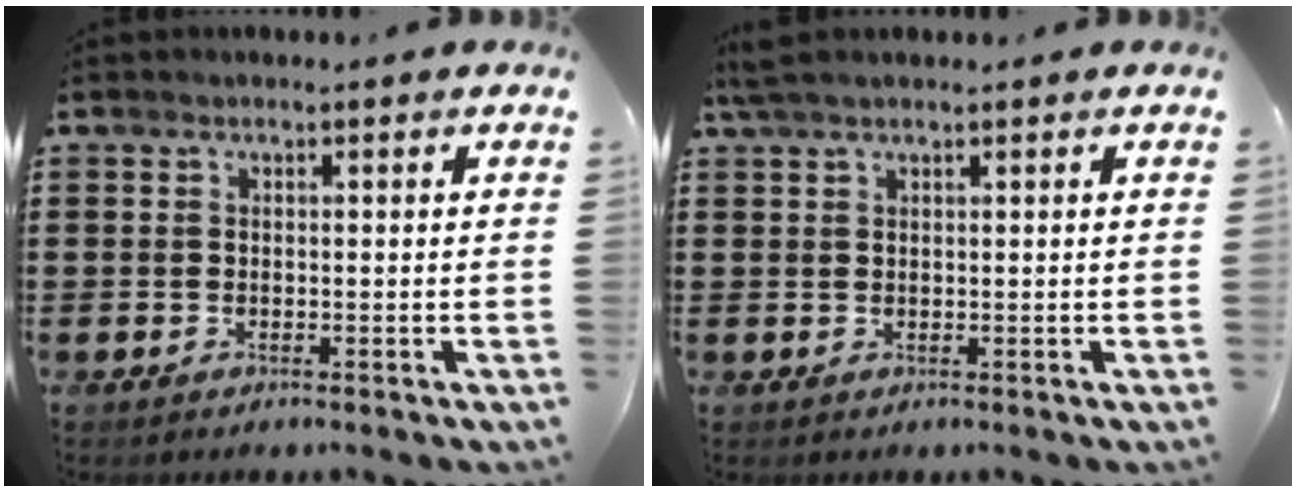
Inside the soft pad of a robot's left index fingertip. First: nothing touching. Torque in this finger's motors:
{"motor_torque": [0.11, 0.04, 0.25, 0.05]}